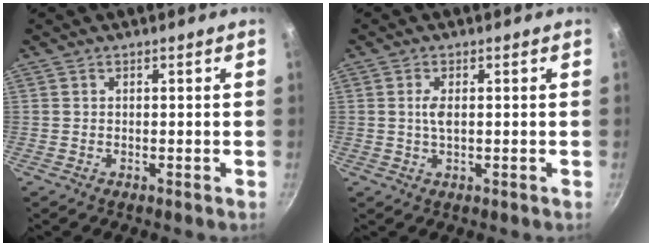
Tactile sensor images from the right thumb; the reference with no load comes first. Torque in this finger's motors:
{"motor_torque": [0.67, 0.63, 0.69, -0.05, 0.04]}